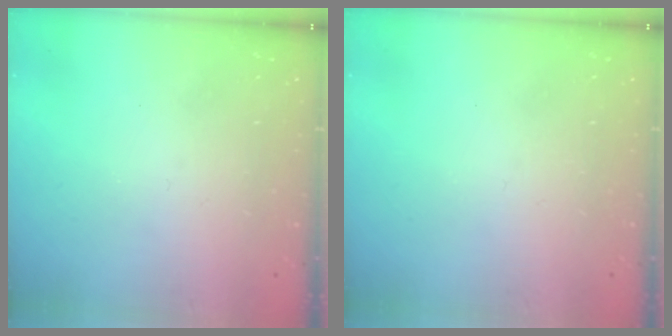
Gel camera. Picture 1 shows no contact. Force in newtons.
{"total": 0.0}